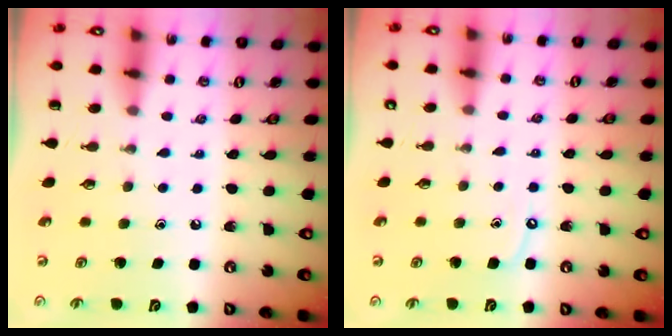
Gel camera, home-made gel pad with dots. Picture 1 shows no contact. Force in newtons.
{"total": 4.4, "press": 4.3, "slide": 0.6}